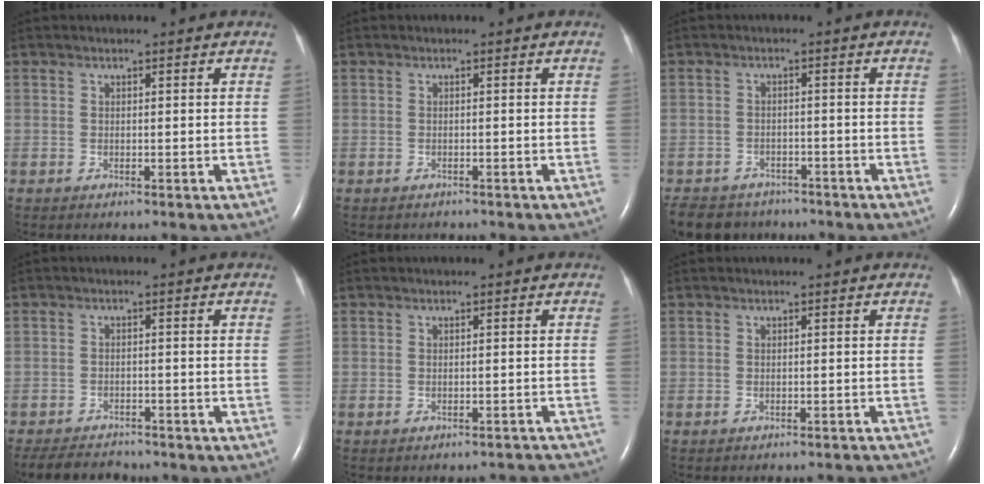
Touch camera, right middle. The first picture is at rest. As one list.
[{"total": 1.0, "force": [-0.9, 0.4, -0.1], "torque": [-0.006, 0.000, -0.015]}, {"total": 9.3, "force": [-8.0, 4.5, 1.7], "torque": [-0.039, 0.000, -0.108]}, {"total": 7.3, "force": [-6.8, 2.0, 1.8], "torque": [-0.032, -0.008, -0.101]}, {"total": 3.1, "force": [-3.0, 0.9, 0.1], "torque": [0.004, 0.000, -0.030]}, {"total": 3.8, "force": [-3.6, 0.7, 0.7], "torque": [-0.010, -0.008, -0.037]}]